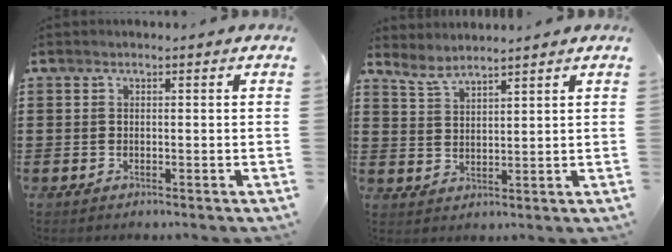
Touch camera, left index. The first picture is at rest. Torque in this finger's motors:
{"motor_torque": [-0.01, 0.04, -0.01, -0.01]}